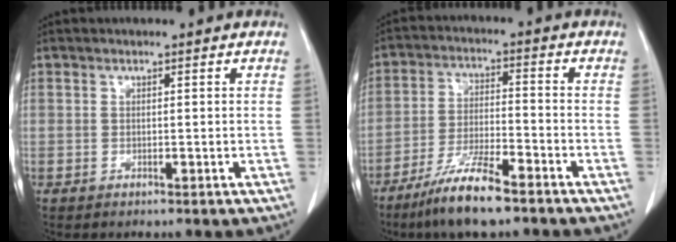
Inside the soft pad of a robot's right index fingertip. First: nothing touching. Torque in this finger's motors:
{"motor_torque": [0.90, -0.88, 0.28, 0.14]}